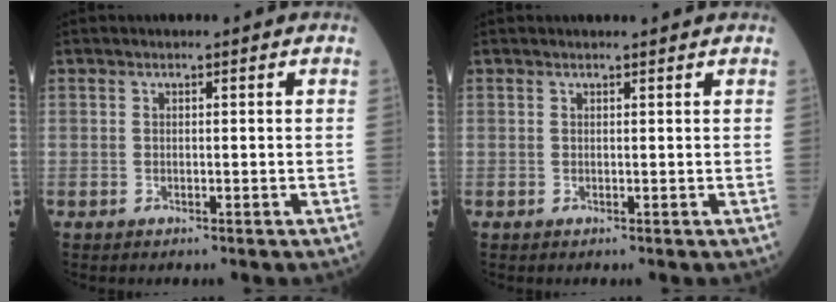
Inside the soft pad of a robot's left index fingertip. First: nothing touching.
{"total": 1.3, "force": [1.3, -0.1, 0.2], "torque": [-0.008, 0.004, 0.018]}